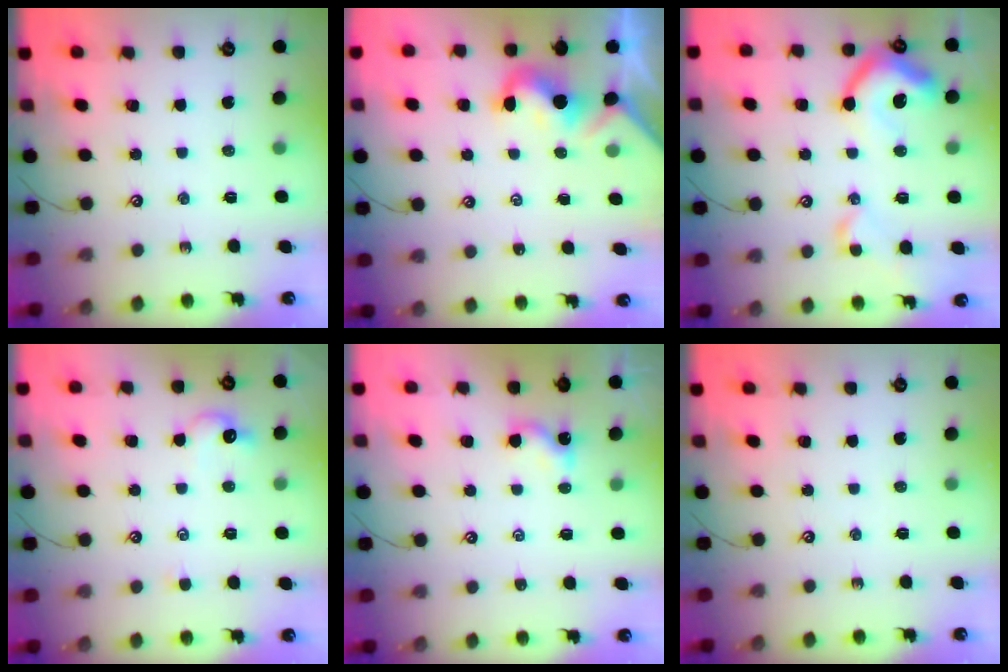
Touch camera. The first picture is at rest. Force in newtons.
{"total": 1.5, "press": 1.4, "slide": 0.3}
{"total": 13.1, "press": 13.0, "slide": 1.7}
{"total": 1.9, "press": 1.8, "slide": 0.6}
{"total": 1.6, "press": 1.6, "slide": 0.4}
{"total": 0.0}